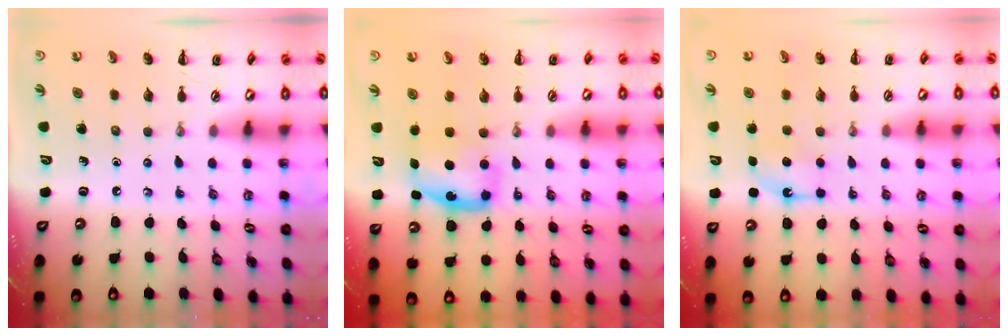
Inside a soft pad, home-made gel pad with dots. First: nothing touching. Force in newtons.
{"total": 7.4, "press": 7.3, "slide": 1.1}
{"total": 8.1, "press": 8.0, "slide": 1.5}